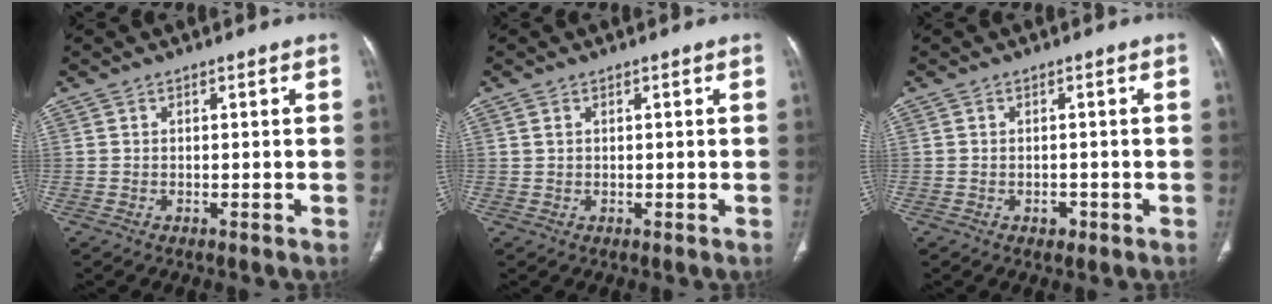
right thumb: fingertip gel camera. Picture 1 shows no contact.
{"total": 0.9, "force": [0.4, 0.6, 0.5], "torque": [-0.012, 0.002, 0.011]}
{"total": 1.4, "force": [-0.7, 1.0, 0.7], "torque": [-0.004, 0.002, -0.007]}